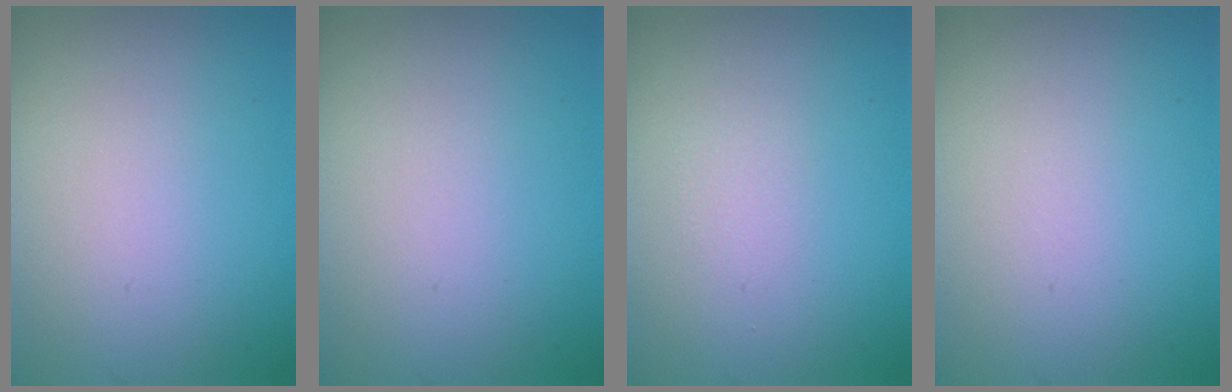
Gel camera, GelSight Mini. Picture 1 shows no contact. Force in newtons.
{"total": 0.0}
{"total": 0.6, "press": 0.6, "slide": 0.0}
{"total": 0.0}